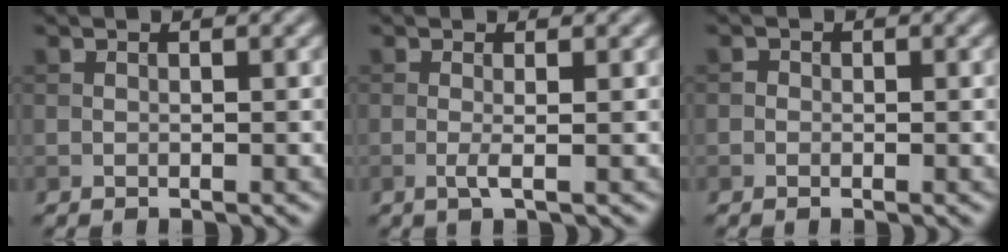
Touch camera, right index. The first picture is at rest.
{"total": 1.4, "force": [-0.2, 0.2, 1.4], "torque": [-0.027, -0.003, -0.007]}
{"total": 0.6, "force": [-0.2, 0.6, 0.1], "torque": [0.002, -0.004, -0.006]}